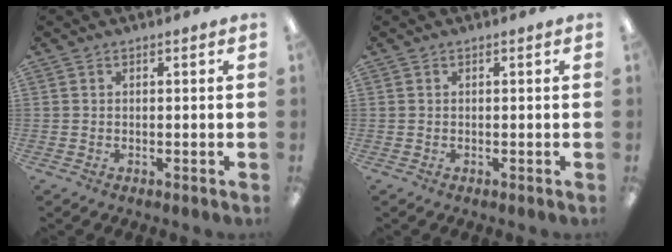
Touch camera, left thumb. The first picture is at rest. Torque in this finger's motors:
{"motor_torque": [-0.02, 0.01, -0.02, 0.02, 0.00]}